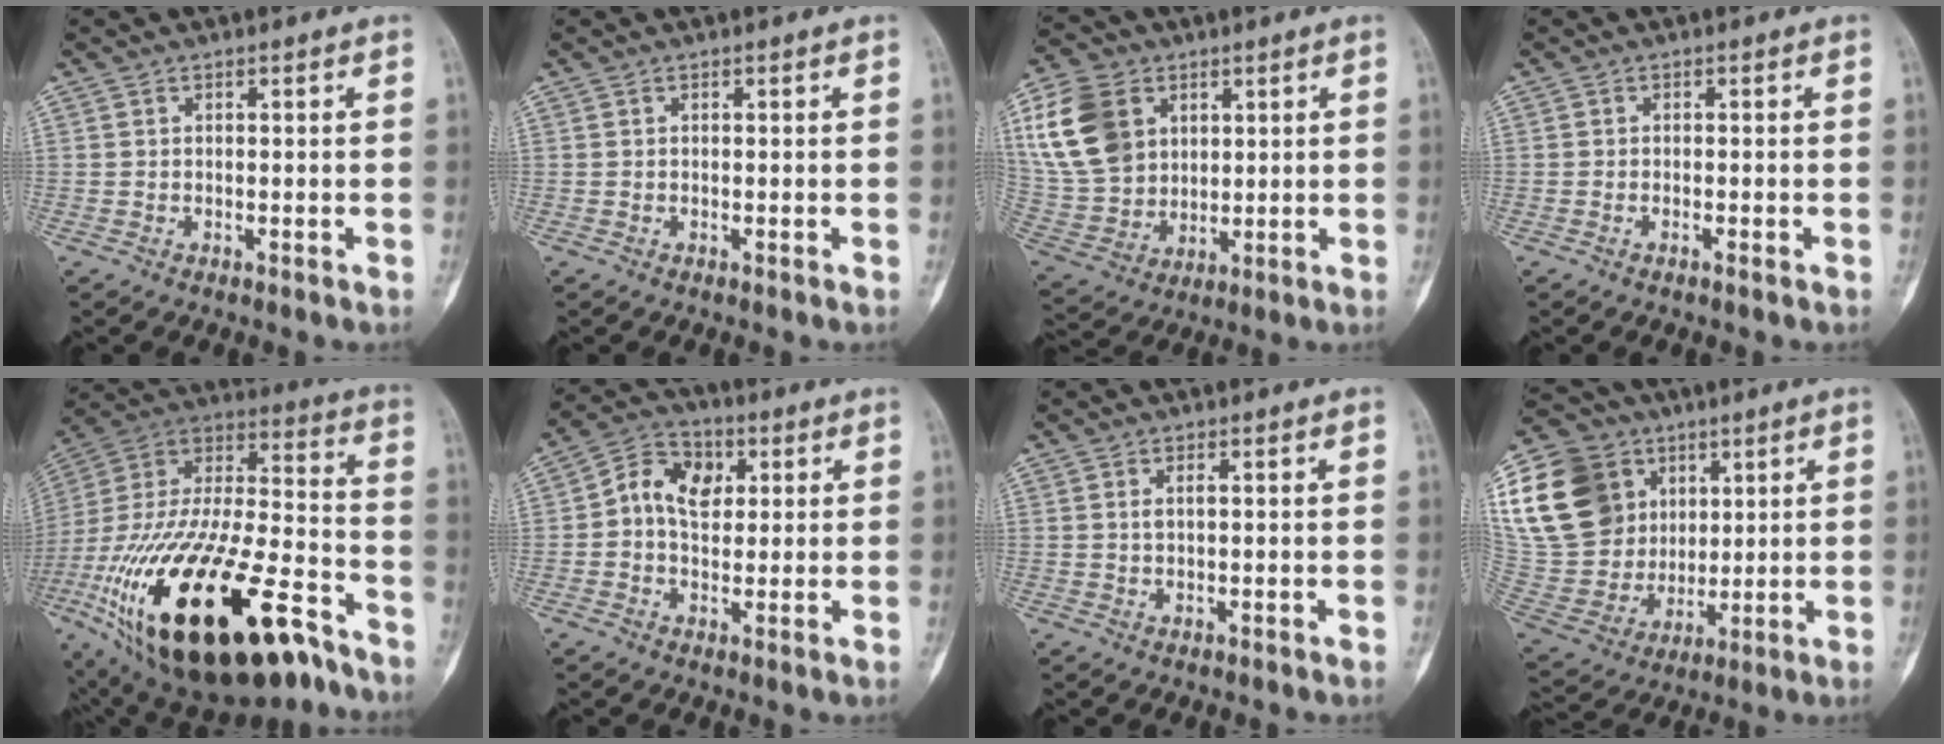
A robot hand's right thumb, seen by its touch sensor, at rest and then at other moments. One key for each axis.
{"total": 0.0}
{"total": 16.4, "fx": 5.6, "fy": 12.3, "fz": 9.2, "tx": -0.173, "ty": -0.006, "tz": 0.115}
{"total": 0.6, "fx": -0.4, "fy": 0.0, "fz": 0.4, "tx": -0.011, "ty": 0.004, "tz": -0.007}
{"total": 39.7, "fx": -19.9, "fy": 16.4, "fz": 30.2, "tx": -0.577, "ty": 0.038, "tz": -0.329}
{"total": 8.8, "fx": 1.5, "fy": 6.5, "fz": 5.8, "tx": -0.075, "ty": 0.012, "tz": 0.018}
{"total": 1.3, "fx": 0.4, "fy": 0.5, "fz": 1.2, "tx": -0.022, "ty": 0.002, "tz": 0.008}
{"total": 29.7, "fx": 10.2, "fy": 23.5, "fz": 15.1, "tx": -0.336, "ty": 0.036, "tz": 0.216}